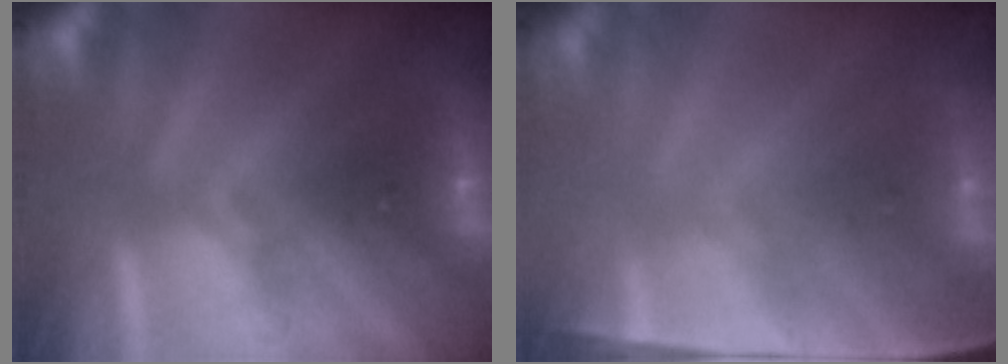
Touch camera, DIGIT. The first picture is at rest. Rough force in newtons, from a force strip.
{"total": 1.6}